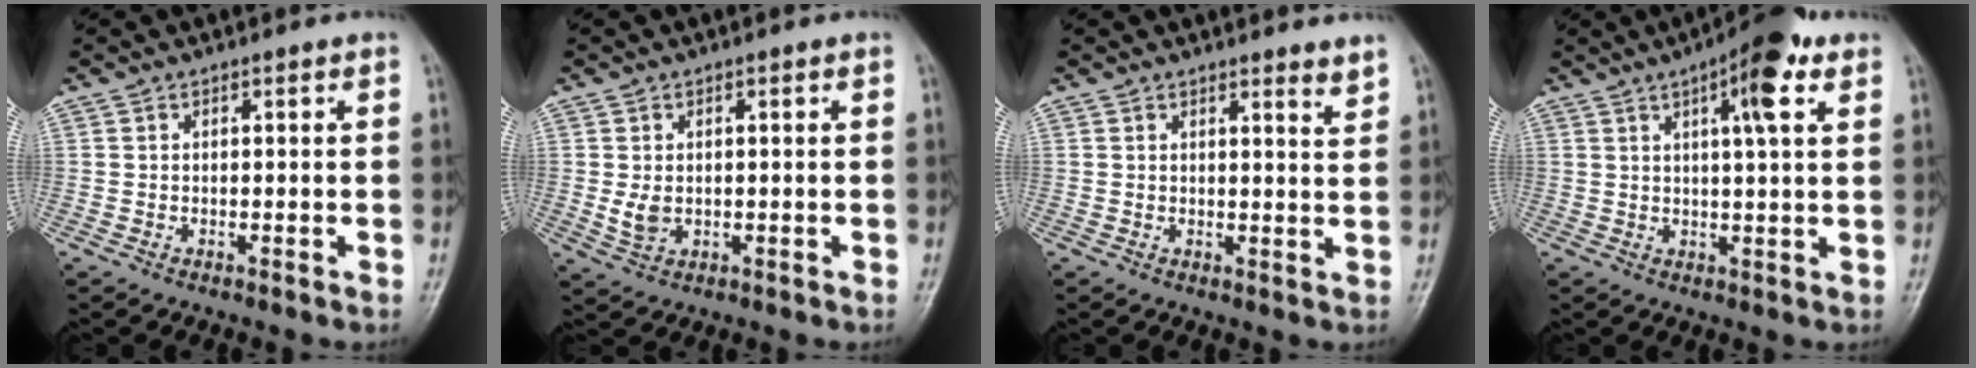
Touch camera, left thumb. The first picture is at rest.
{"total": 3.3, "force": [-0.2, 2.5, 2.2], "torque": [-0.032, -0.004, 0.002]}
{"total": 2.4, "force": [2.2, 0.2, 1.1], "torque": [-0.013, -0.023, 0.025]}
{"total": 9.7, "force": [4.5, 2.4, 8.2], "torque": [-0.109, -0.001, 0.060]}